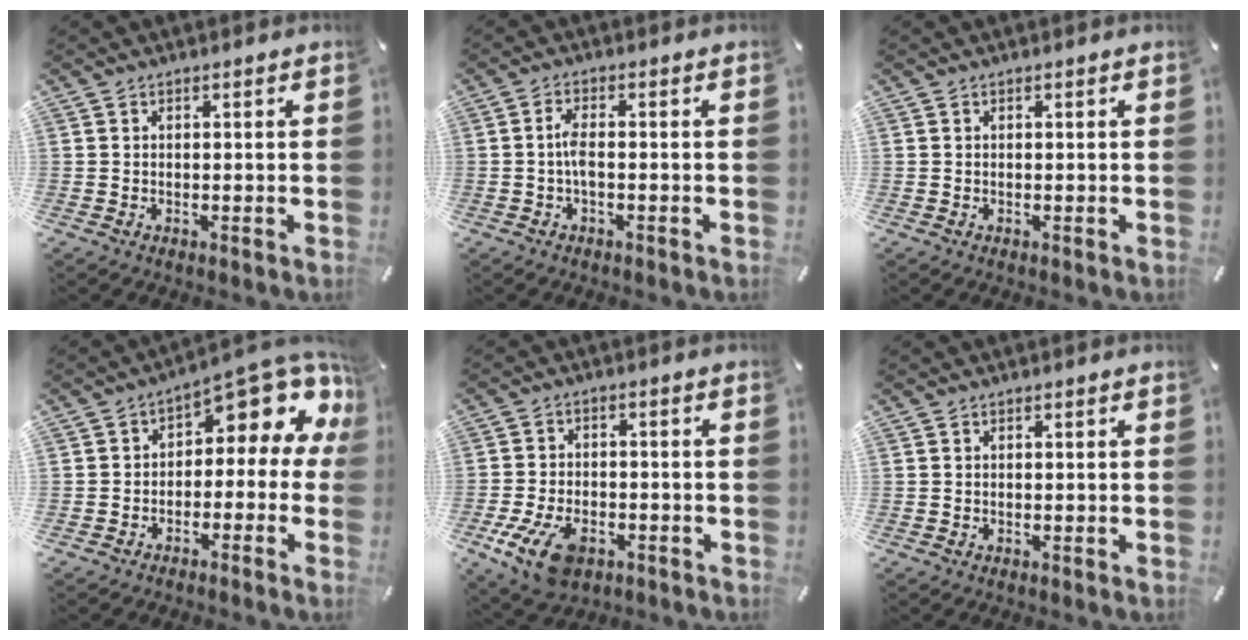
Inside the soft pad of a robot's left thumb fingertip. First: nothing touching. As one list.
[{"total": 3.7, "force": [-0.7, 1.2, 3.4], "torque": [-0.070, 0.003, -0.015]}, {"total": 0.0}, {"total": 9.7, "force": [6.0, 4.2, 6.4], "torque": [-0.090, -0.058, 0.100]}, {"total": 10.7, "force": [-5.0, 6.5, 6.8], "torque": [-0.143, 0.010, -0.091]}, {"total": 0.0}]